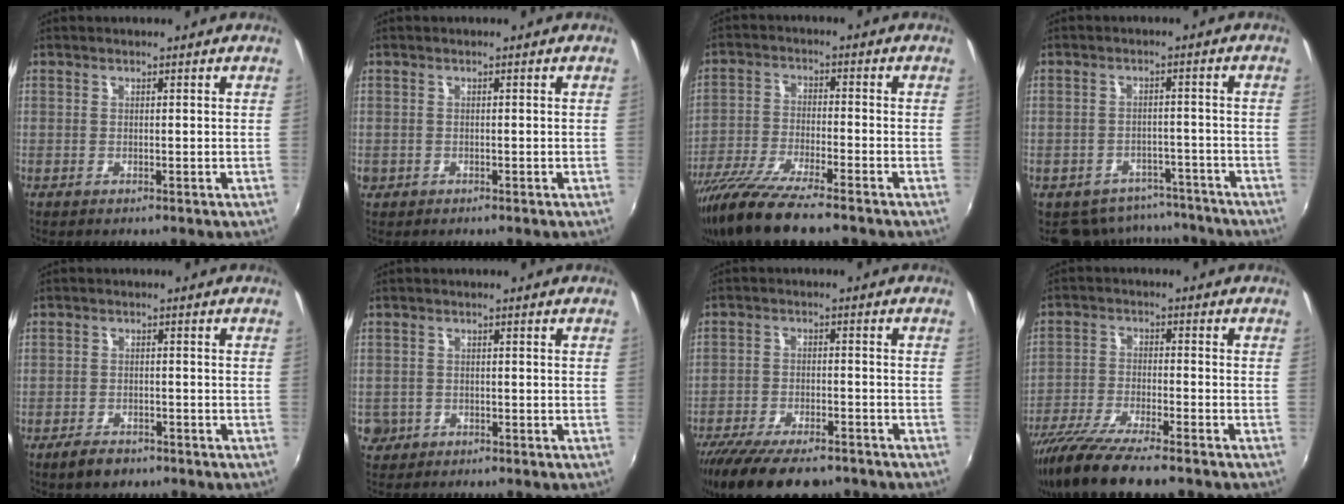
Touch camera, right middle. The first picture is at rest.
{"total": 1.2, "force": [-0.5, 1.1, 0.3], "torque": [-0.009, -0.003, -0.009]}
{"total": 12.6, "force": [-9.9, 1.7, 7.5], "torque": [-0.162, -0.035, -0.185]}
{"total": 10.0, "force": [-8.3, 5.2, 1.9], "torque": [-0.042, 0.012, -0.099]}
{"total": 4.1, "force": [-3.0, 2.1, 1.8], "torque": [-0.048, -0.002, -0.048]}
{"total": 4.0, "force": [-1.4, 3.6, 1.1], "torque": [-0.037, 0.001, -0.021]}
{"total": 15.6, "force": [-12.1, 5.2, 8.4], "torque": [-0.177, -0.040, -0.194]}
{"total": 13.8, "force": [-11.1, 2.2, 7.9], "torque": [-0.172, -0.040, -0.199]}